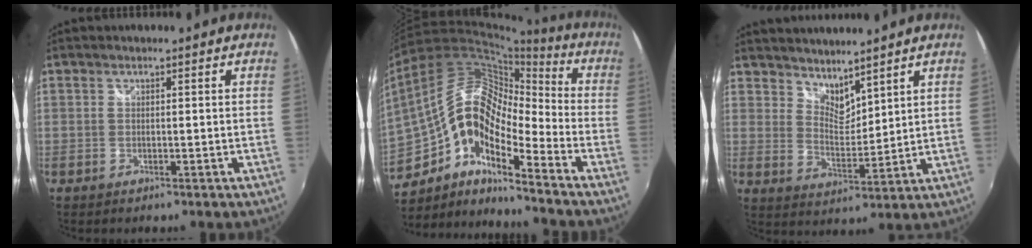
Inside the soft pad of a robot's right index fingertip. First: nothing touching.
{"total": 17.9, "force": [-6.0, 8.2, 14.8], "torque": [-0.252, -0.003, -0.124]}
{"total": 6.2, "force": [5.5, 2.0, 2.0], "torque": [-0.023, -0.004, 0.101]}